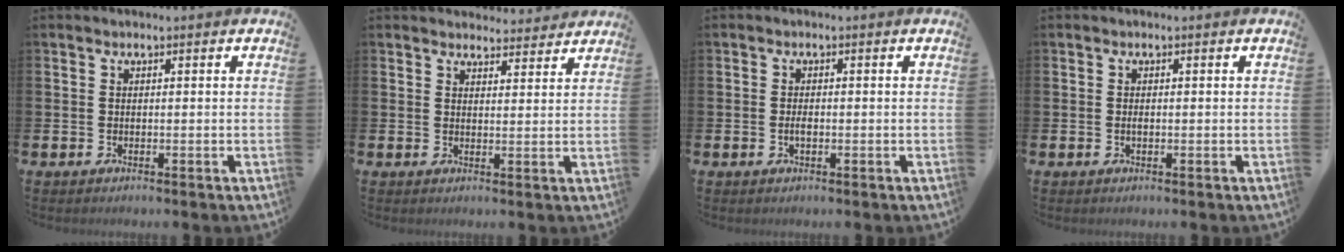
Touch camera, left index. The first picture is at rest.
{"total": 3.4, "force": [3.3, 0.8, -0.1], "torque": [0.005, -0.020, 0.059]}
{"total": 1.4, "force": [-0.3, 0.5, 1.2], "torque": [-0.022, 0.001, -0.007]}
{"total": 0.6, "force": [-0.1, 0.2, 0.6], "torque": [-0.010, 0.000, -0.003]}